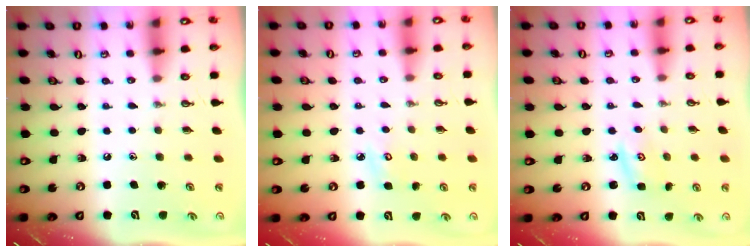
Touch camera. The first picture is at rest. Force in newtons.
{"total": 4.6, "press": 4.6, "slide": 0.3}
{"total": 2.3, "press": 2.3, "slide": 0.3}